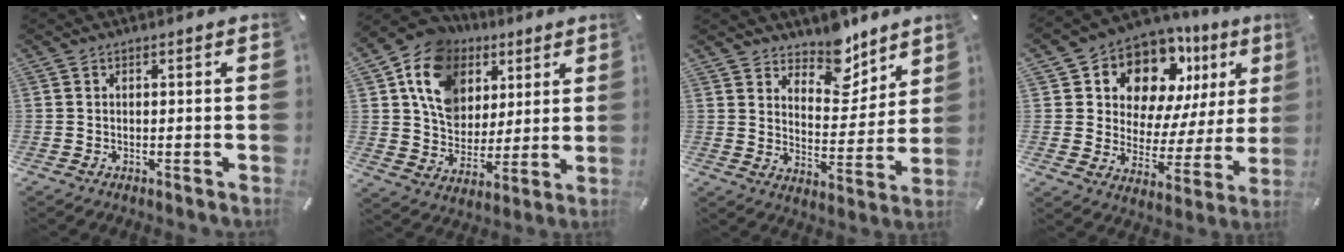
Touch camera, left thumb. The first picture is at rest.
{"total": 14.5, "force": [6.2, 11.8, 5.7], "torque": [-0.104, -0.026, 0.121]}
{"total": 10.8, "force": [9.2, 5.4, 1.9], "torque": [-0.011, -0.090, 0.166]}
{"total": 12.7, "force": [8.9, 8.2, 4.0], "torque": [-0.064, -0.083, 0.160]}